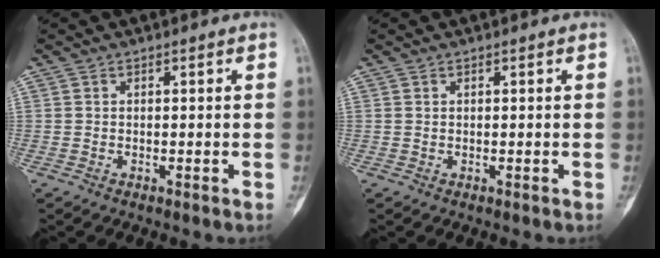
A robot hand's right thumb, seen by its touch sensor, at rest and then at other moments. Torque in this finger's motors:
{"motor_torque": [0.07, 0.01, 0.06, -0.02, 0.02]}